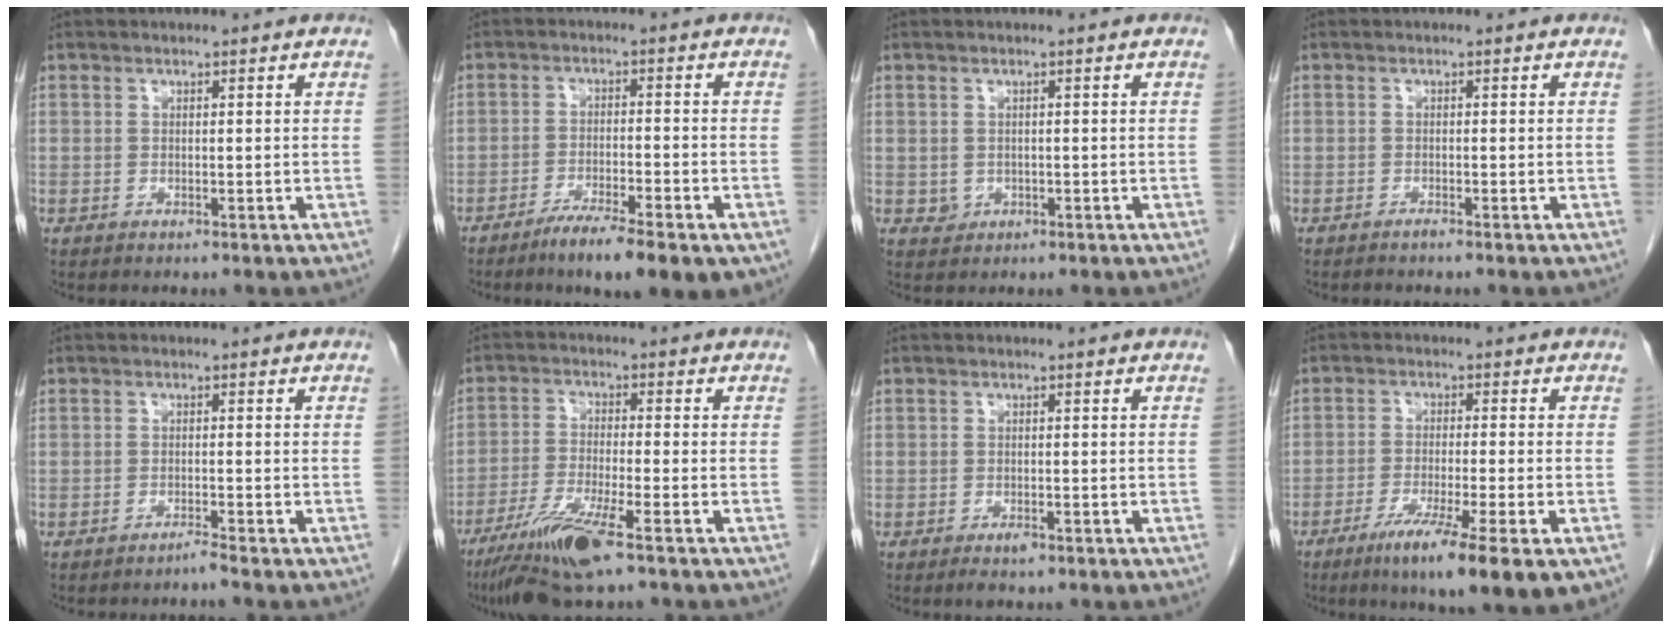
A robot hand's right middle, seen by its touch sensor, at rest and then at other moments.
{"total": 9.5, "force": [-6.0, 1.5, 7.1], "torque": [-0.107, -0.015, -0.091]}
{"total": 1.4, "force": [-0.2, 1.3, 0.4], "torque": [-0.007, 0.002, 0.003]}
{"total": 0.7, "force": [-0.6, -0.1, 0.3], "torque": [-0.007, 0.000, -0.011]}
{"total": 1.1, "force": [-1.0, -0.4, 0.2], "torque": [0.002, 0.001, -0.018]}
{"total": 9.7, "force": [-6.3, 0.3, 7.4], "torque": [-0.148, -0.029, -0.115]}
{"total": 1.6, "force": [-1.1, 0.5, 1.2], "torque": [-0.020, -0.002, -0.014]}
{"total": 12.0, "force": [-6.5, 0.4, 10.1], "torque": [-0.144, -0.030, -0.100]}